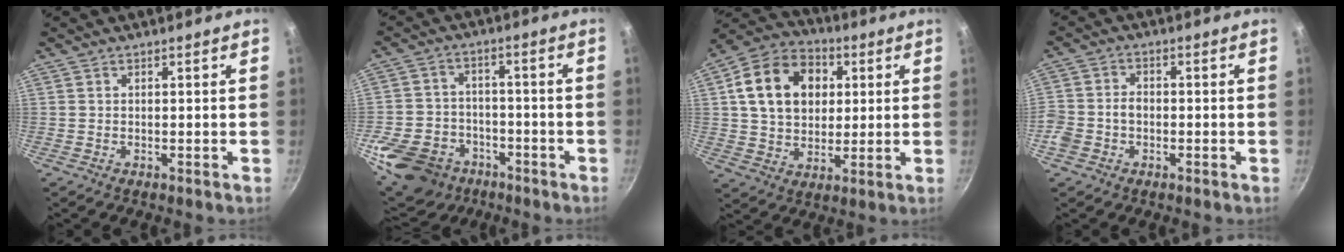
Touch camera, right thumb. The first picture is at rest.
{"total": 16.8, "force": [-8.6, 12.6, 7.1], "torque": [-0.130, 0.042, -0.134]}
{"total": 16.4, "force": [3.9, 12.5, 9.9], "torque": [-0.144, 0.014, 0.057]}
{"total": 6.0, "force": [-1.9, 4.7, 3.2], "torque": [-0.059, 0.026, -0.045]}